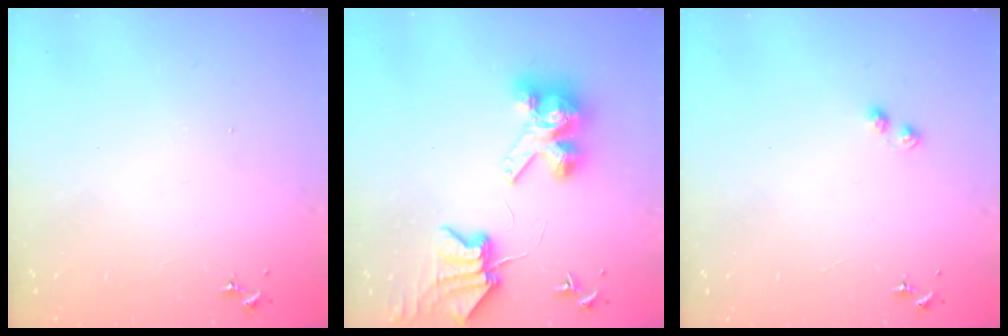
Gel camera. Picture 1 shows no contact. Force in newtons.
{"total": 10.2, "press": 10.1, "slide": 1.4}
{"total": 3.7, "press": 3.6, "slide": 0.4}